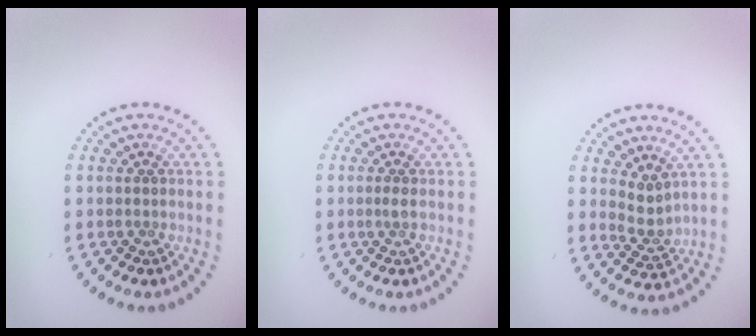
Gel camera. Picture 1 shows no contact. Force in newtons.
{"total": 0.6, "press": 0.5, "slide": 0.3}
{"total": 2.0, "press": 1.6, "slide": 1.2}